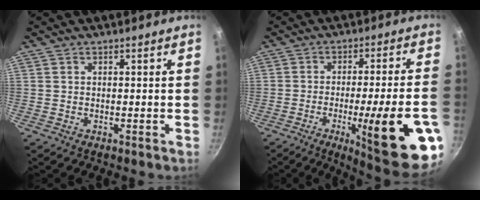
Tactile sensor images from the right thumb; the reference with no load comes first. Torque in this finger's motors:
{"motor_torque": [2.64, 2.38, 2.00, -0.50, 0.46]}